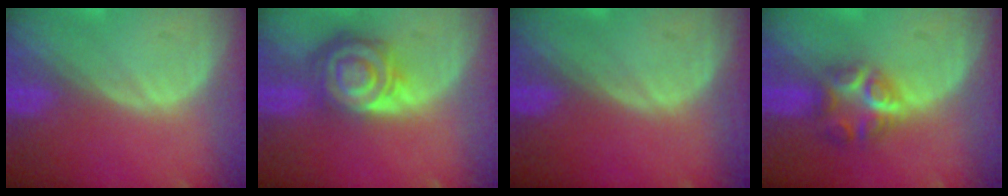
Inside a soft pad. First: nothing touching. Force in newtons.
{"total": 8.4, "press": 7.2, "slide": 4.3}
{"total": 0.0}
{"total": 6.0, "press": 5.5, "slide": 2.5}